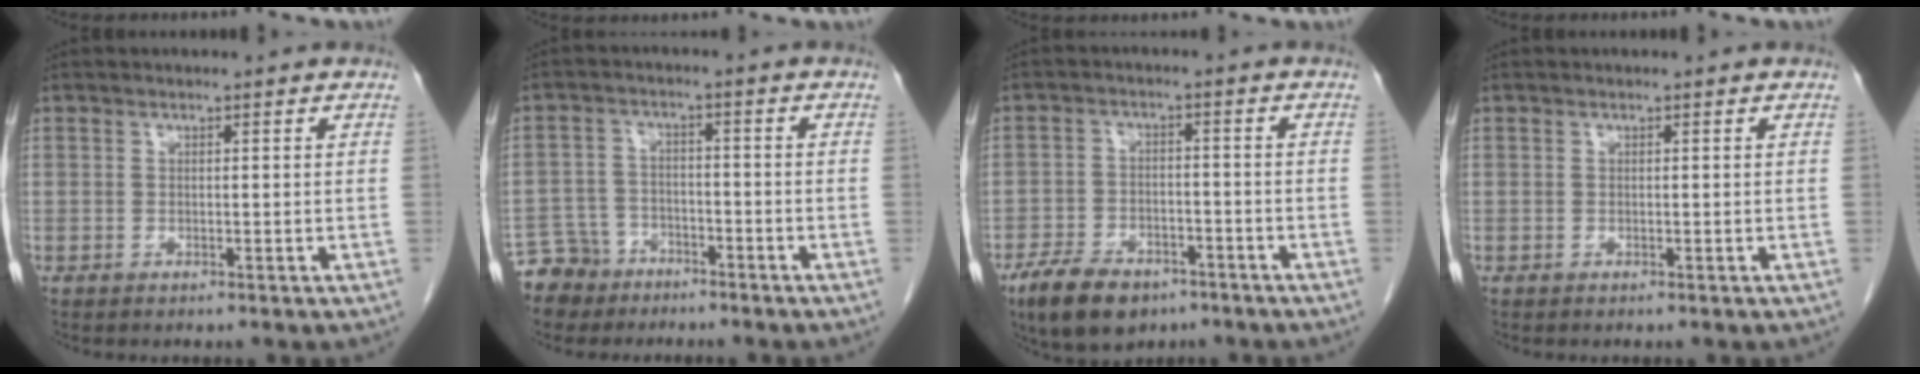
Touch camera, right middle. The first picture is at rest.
{"total": 6.2, "force": [-4.8, 4.0, -0.2], "torque": [0.004, 0.001, -0.090]}
{"total": 9.1, "force": [-6.3, 4.5, 4.9], "torque": [-0.094, -0.006, -0.105]}
{"total": 0.0}